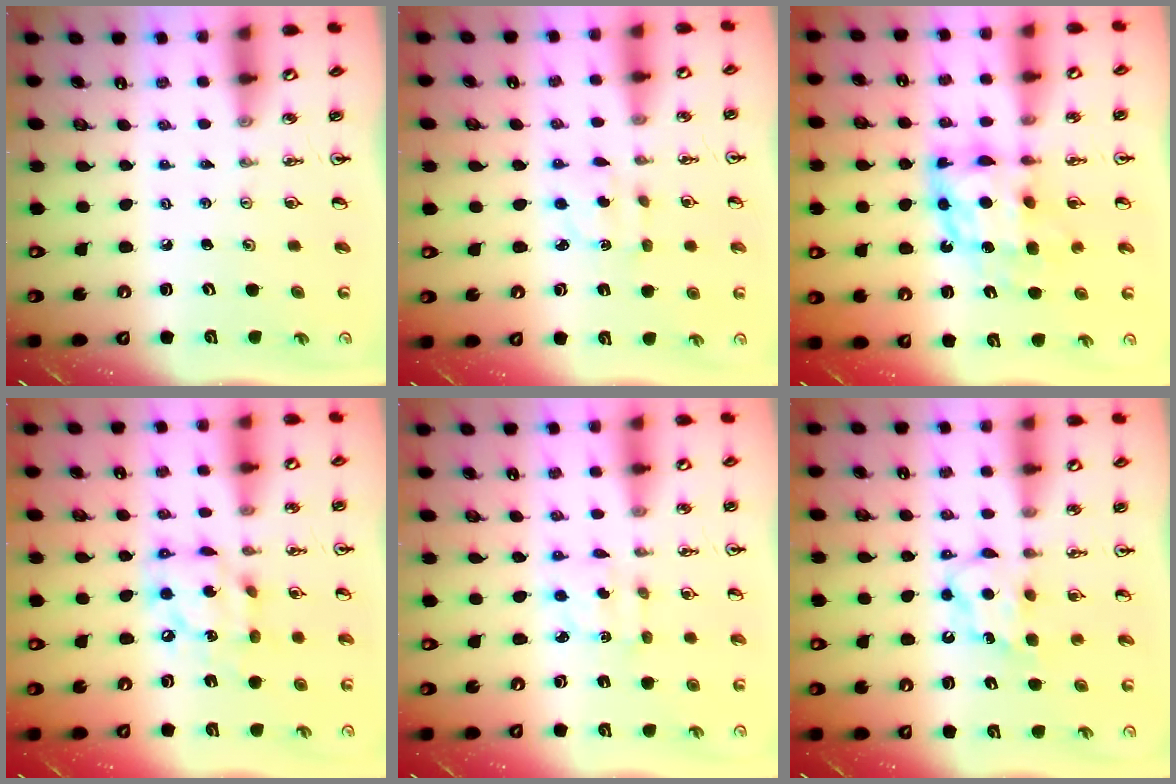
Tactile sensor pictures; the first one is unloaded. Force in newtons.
{"total": 2.5, "press": 2.4, "slide": 0.5}
{"total": 10.5, "press": 10.4, "slide": 0.9}
{"total": 14.1, "press": 14.0, "slide": 1.2}
{"total": 2.3, "press": 2.3, "slide": 0.2}
{"total": 6.8, "press": 6.8, "slide": 0.2}